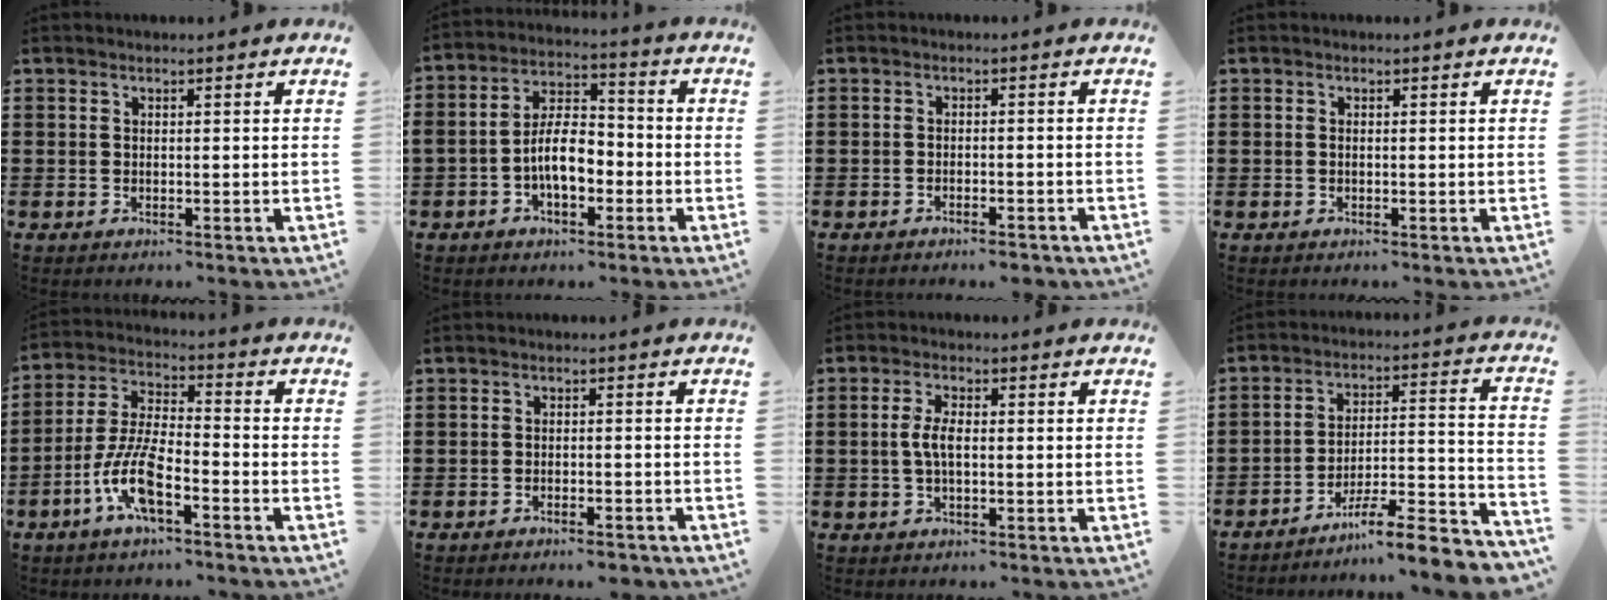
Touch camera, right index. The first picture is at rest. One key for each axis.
{"total": 7.2, "fx": -2.5, "fy": 3.5, "fz": 5.8, "tx": -0.119, "ty": 0.008, "tz": -0.051}
{"total": 2.0, "fx": -1.9, "fy": 0.0, "fz": 0.6, "tx": -0.012, "ty": 0.000, "tz": -0.037}
{"total": 0.0}
{"total": 9.1, "fx": -4.4, "fy": 2.9, "fz": 7.4, "tx": -0.175, "ty": -0.005, "tz": -0.087}
{"total": 2.1, "fx": -2.0, "fy": 0.0, "fz": 0.6, "tx": -0.011, "ty": 0.000, "tz": -0.040}
{"total": 3.4, "fx": -0.2, "fy": 1.2, "fz": 3.2, "tx": -0.074, "ty": -0.003, "tz": -0.010}
{"total": 8.3, "fx": -7.1, "fy": 0.4, "fz": 4.3, "tx": -0.060, "ty": 0.000, "tz": -0.138}